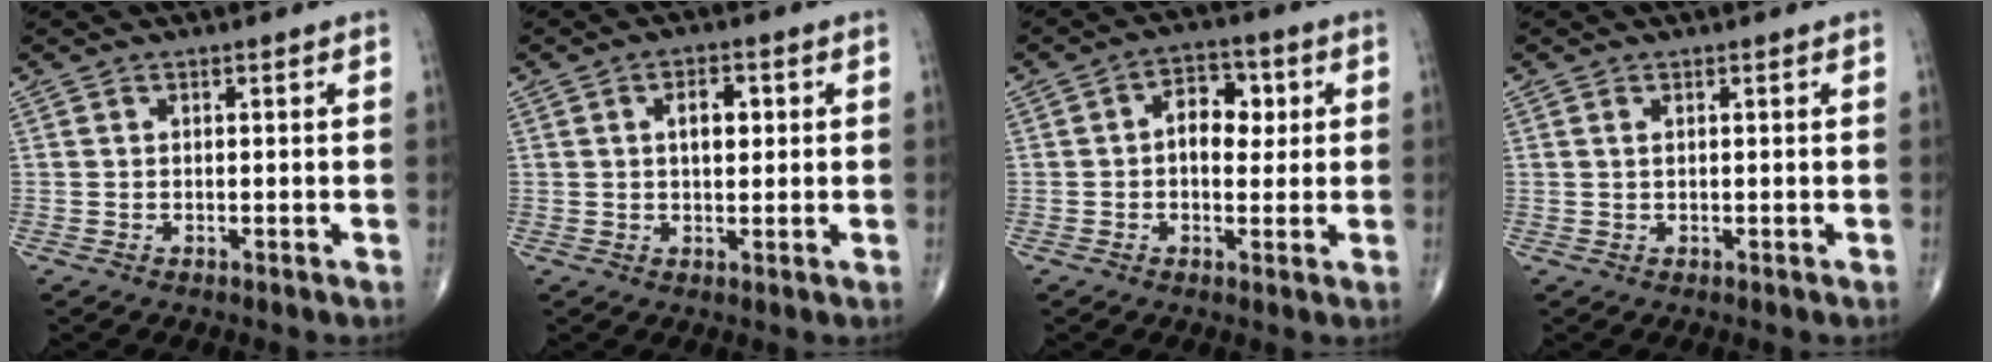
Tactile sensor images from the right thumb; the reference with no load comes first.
{"total": 4.8, "force": [1.1, 2.7, 3.9], "torque": [-0.051, 0.002, 0.016]}
{"total": 7.5, "force": [1.0, 5.0, 5.5], "torque": [-0.051, 0.012, 0.009]}
{"total": 0.7, "force": [0.3, 0.3, 0.5], "torque": [-0.012, 0.005, 0.007]}